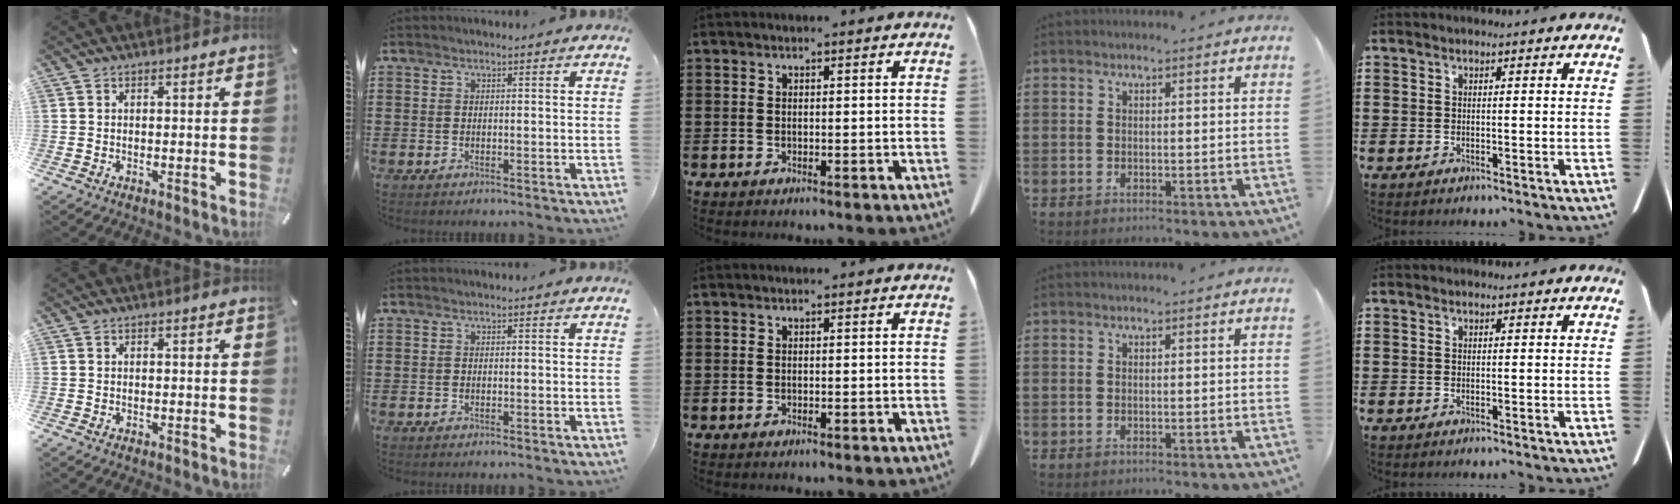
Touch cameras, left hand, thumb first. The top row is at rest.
{}